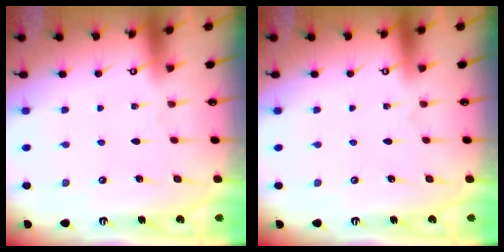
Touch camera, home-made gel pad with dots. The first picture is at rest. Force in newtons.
{"total": 0.0}